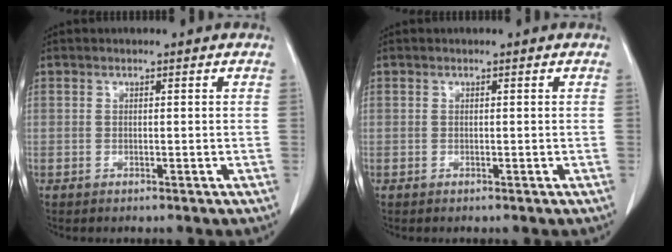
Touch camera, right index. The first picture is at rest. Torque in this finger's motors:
{"motor_torque": [0.00, 0.00, 0.00, 0.00]}